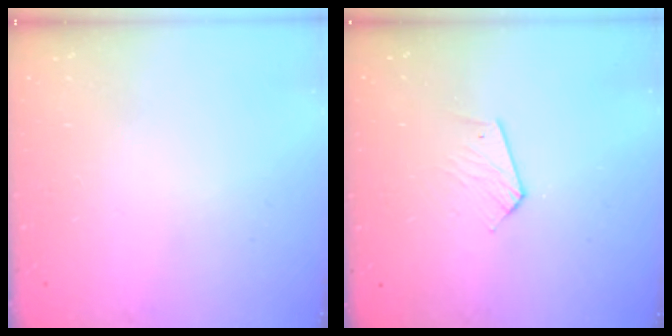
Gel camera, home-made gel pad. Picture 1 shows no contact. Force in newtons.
{"total": 4.0, "press": 4.0, "slide": 0.3}